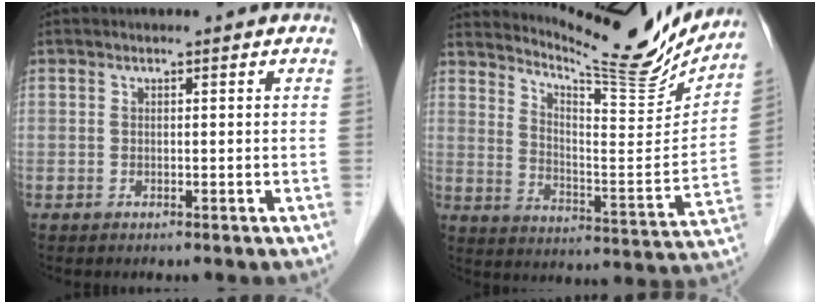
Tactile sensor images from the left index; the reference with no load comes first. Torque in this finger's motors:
{"motor_torque": [-0.66, -0.90, 0.08, 0.04]}